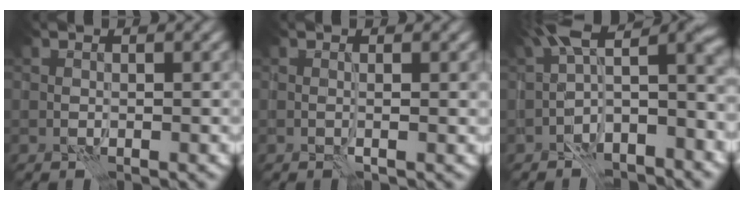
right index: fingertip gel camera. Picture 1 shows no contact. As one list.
[{"total": 0.9, "force": [-0.1, -0.1, 0.9], "torque": [-0.016, -0.004, -0.002]}, {"total": 8.6, "force": [-3.0, 3.2, 7.4], "torque": [-0.105, 0.024, -0.062]}]